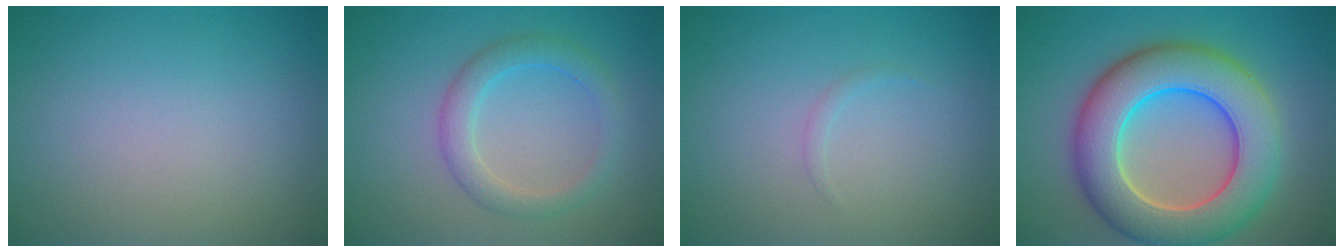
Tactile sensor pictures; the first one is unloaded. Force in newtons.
{"total": 2.9, "press": 2.9, "slide": 0.1}
{"total": 0.5, "press": 0.5, "slide": 0.0}
{"total": 10.6, "press": 10.6, "slide": 0.5}